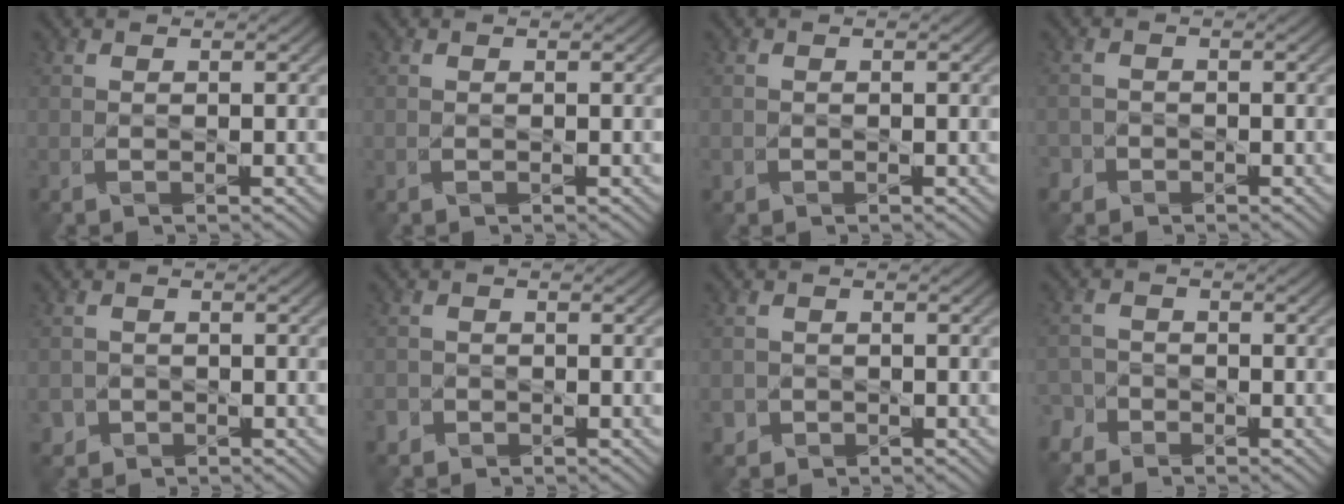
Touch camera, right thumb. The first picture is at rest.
{"total": 0.0}
{"total": 0.6, "force": [-0.3, 0.5, 0.0], "torque": [0.002, -0.004, -0.007]}
{"total": 1.7, "force": [-1.2, 1.2, 0.2], "torque": [-0.003, 0.000, -0.028]}
{"total": 1.9, "force": [-1.0, 1.5, 0.3], "torque": [-0.006, -0.005, -0.022]}
{"total": 1.7, "force": [-1.1, 1.2, 0.4], "torque": [-0.010, -0.004, -0.025]}
{"total": 1.5, "force": [-0.8, 1.3, 0.2], "torque": [-0.001, -0.004, -0.016]}
{"total": 2.5, "force": [-2.0, 1.4, 0.5], "torque": [-0.012, -0.001, -0.051]}